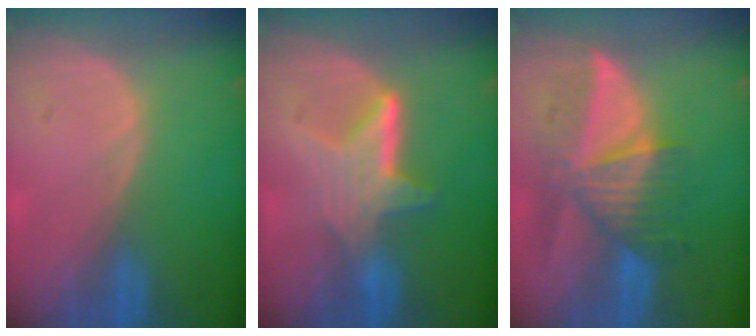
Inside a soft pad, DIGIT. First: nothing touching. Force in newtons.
{"total": 6.5, "press": 5.9, "slide": 2.8}
{"total": 8.4, "press": 7.9, "slide": 3.0}